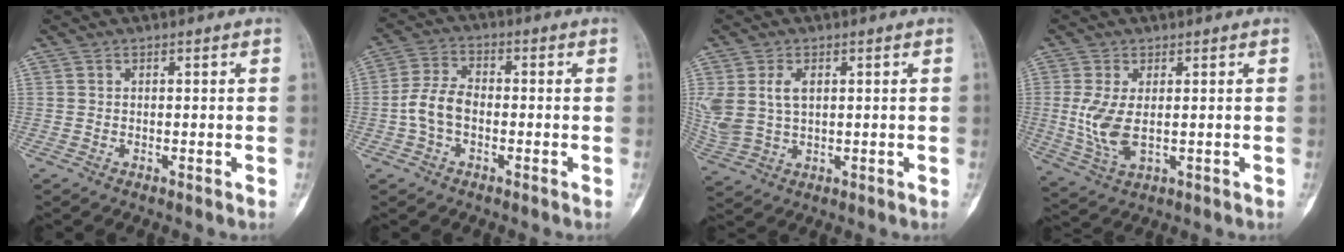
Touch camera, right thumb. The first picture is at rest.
{"total": 6.7, "force": [-1.5, 4.3, 4.9], "torque": [-0.100, 0.023, -0.037]}
{"total": 8.0, "force": [2.0, 5.0, 6.0], "torque": [-0.137, 0.002, 0.053]}
{"total": 7.6, "force": [0.2, 3.9, 6.6], "torque": [-0.144, -0.011, 0.016]}